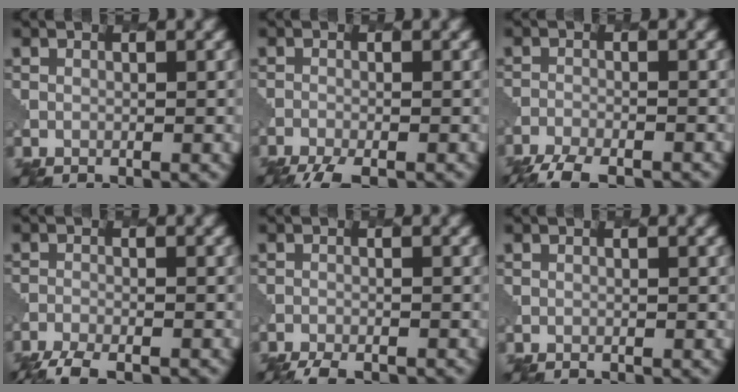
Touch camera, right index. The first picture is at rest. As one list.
[{"total": 4.0, "force": [-3.4, 0.6, 1.9], "torque": [-0.036, -0.015, -0.065]}, {"total": 6.1, "force": [-5.7, 1.1, 1.9], "torque": [-0.041, -0.018, -0.093]}, {"total": 5.4, "force": [-5.0, 1.0, 1.8], "torque": [-0.037, -0.017, -0.083]}, {"total": 4.8, "force": [-4.5, 0.9, 1.3], "torque": [-0.027, -0.011, -0.069]}, {"total": 0.6, "force": [-0.5, 0.2, 0.2], "torque": [0.006, 0.001, -0.002]}]